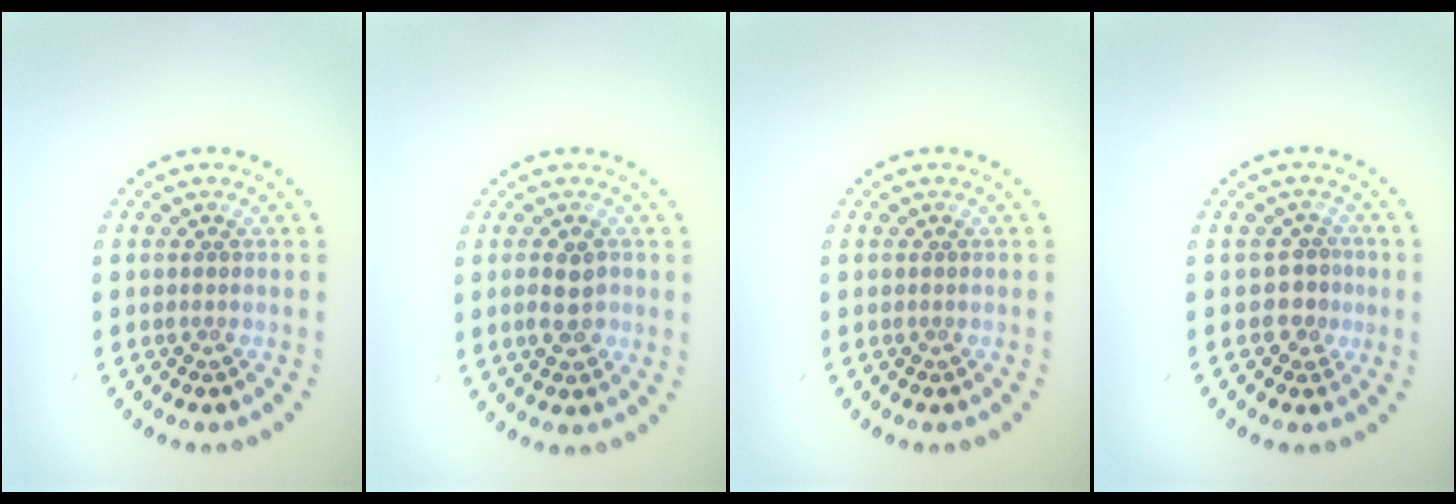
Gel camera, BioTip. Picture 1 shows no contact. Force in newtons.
{"total": 2.5, "press": 2.4, "slide": 0.4}
{"total": 0.0}
{"total": 1.8, "press": 1.5, "slide": 1.0}